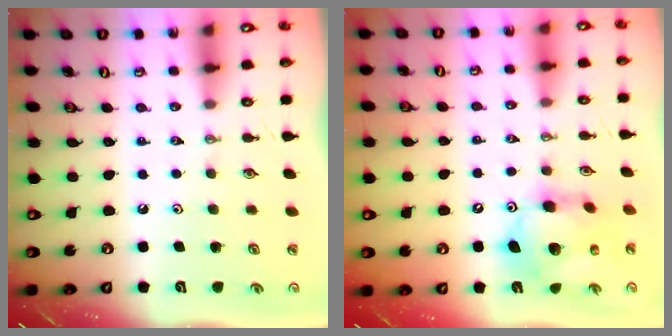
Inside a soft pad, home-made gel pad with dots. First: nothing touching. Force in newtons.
{"total": 12.9, "press": 12.9, "slide": 1.1}